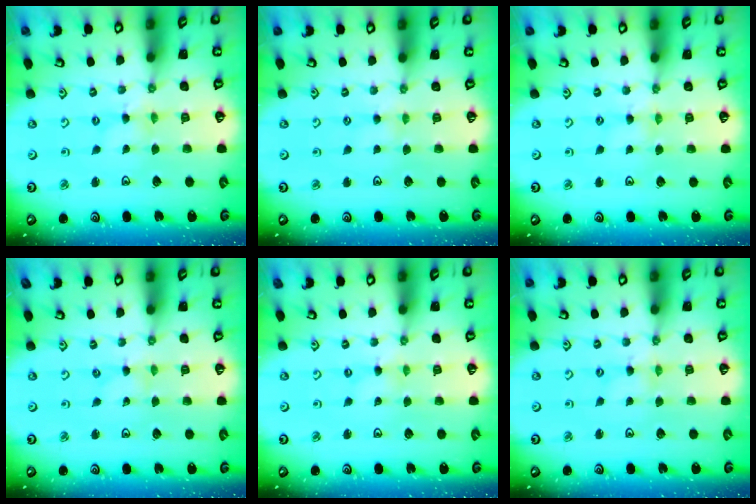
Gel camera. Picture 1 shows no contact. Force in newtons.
{"total": 2.5, "press": 2.5, "slide": 0.4}
{"total": 2.1, "press": 2.1, "slide": 0.4}
{"total": 0.0}
{"total": 0.0}
{"total": 1.7, "press": 1.7, "slide": 0.2}